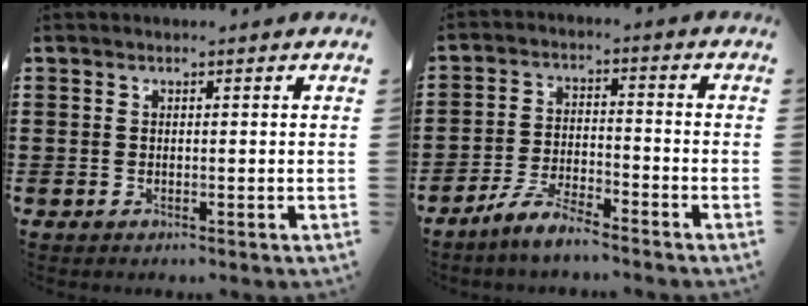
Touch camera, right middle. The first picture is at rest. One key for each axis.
{"total": 5.5, "fx": -4.8, "fy": 0.7, "fz": 2.6, "tx": -0.064, "ty": -0.004, "tz": -0.095}